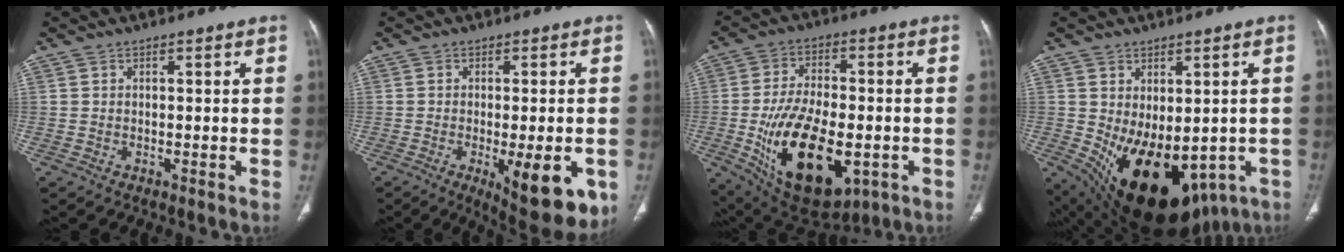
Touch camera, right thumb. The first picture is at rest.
{"total": 13.4, "force": [-4.5, 4.5, 11.8], "torque": [-0.130, -0.012, -0.048]}
{"total": 22.0, "force": [-5.7, 11.6, 17.8], "torque": [-0.299, 0.000, -0.068]}
{"total": 20.8, "force": [-5.5, 12.4, 15.8], "torque": [-0.216, -0.013, -0.044]}